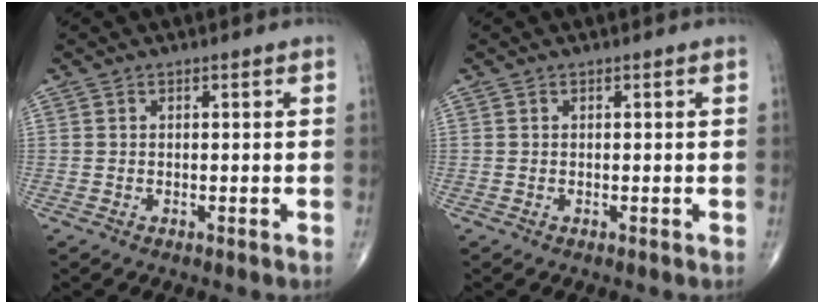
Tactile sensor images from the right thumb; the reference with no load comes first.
{"total": 0.0}